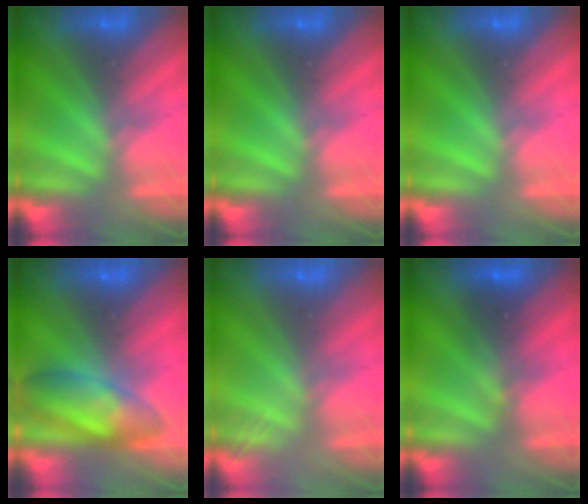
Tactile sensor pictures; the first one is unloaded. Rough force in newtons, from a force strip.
{"total": 0.0}
{"total": 0.0}
{"total": 7.7}
{"total": 2.1}
{"total": 2.7}